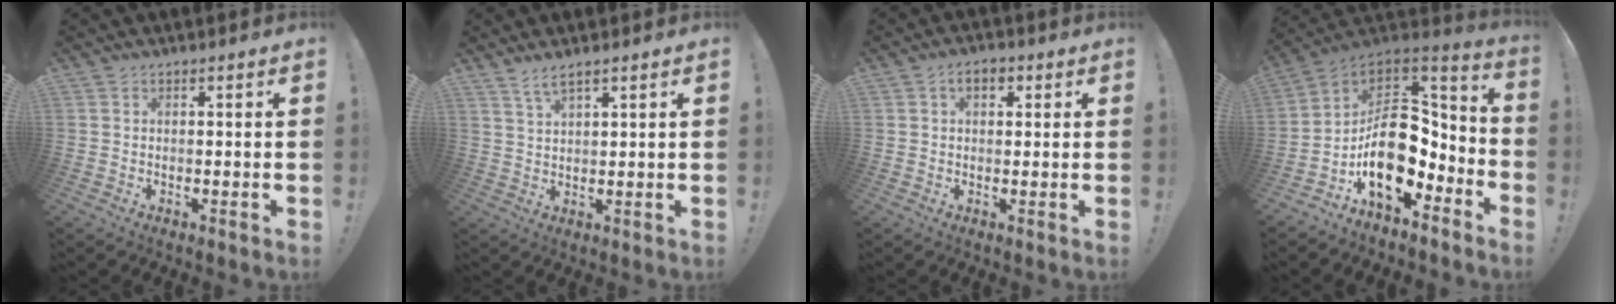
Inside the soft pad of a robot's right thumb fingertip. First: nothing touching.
{"total": 3.9, "force": [3.0, 0.6, 2.4], "torque": [-0.049, -0.016, 0.052]}
{"total": 3.4, "force": [1.0, 2.1, 2.5], "torque": [-0.039, 0.006, 0.015]}
{"total": 20.6, "force": [-2.9, 13.6, 15.2], "torque": [-0.242, 0.010, -0.036]}